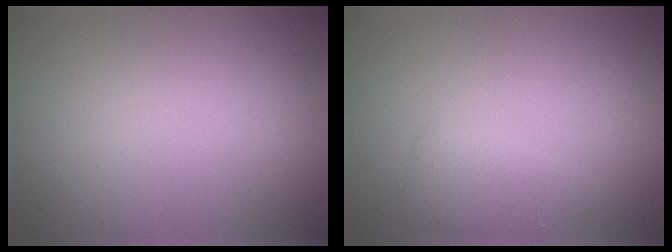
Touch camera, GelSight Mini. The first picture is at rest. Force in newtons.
{"total": 1.9, "press": 1.9, "slide": 0.0}